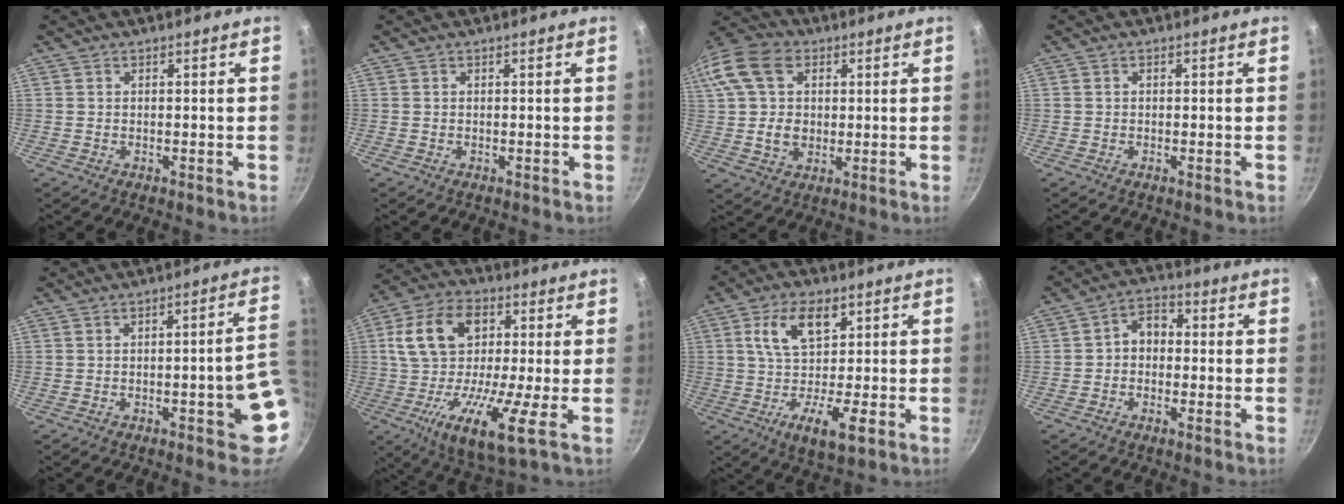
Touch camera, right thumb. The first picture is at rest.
{"total": 0.0}
{"total": 17.0, "force": [4.3, 13.0, 10.1], "torque": [-0.203, 0.019, 0.071]}
{"total": 0.5, "force": [0.0, 0.3, 0.4], "torque": [-0.010, 0.003, -0.004]}
{"total": 10.1, "force": [-2.1, 2.4, 9.6], "torque": [-0.094, 0.025, -0.023]}
{"total": 18.8, "force": [-0.6, 8.5, 16.8], "torque": [-0.283, 0.011, -0.035]}
{"total": 12.1, "force": [0.8, 6.3, 10.2], "torque": [-0.155, -0.001, 0.006]}
{"total": 5.8, "force": [-0.2, 4.2, 3.9], "torque": [-0.050, 0.021, -0.015]}